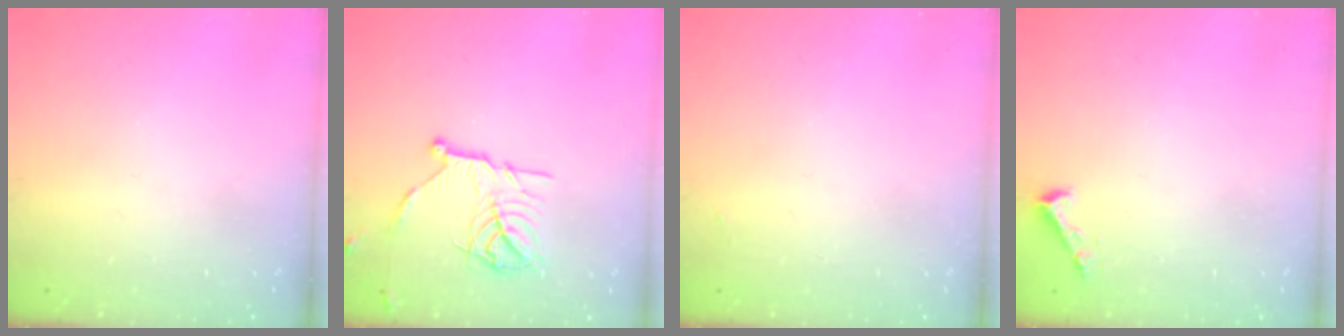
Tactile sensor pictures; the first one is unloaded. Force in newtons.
{"total": 14.2, "press": 14.2, "slide": 1.2}
{"total": 1.9, "press": 1.9, "slide": 0.3}
{"total": 2.3, "press": 2.3, "slide": 0.3}